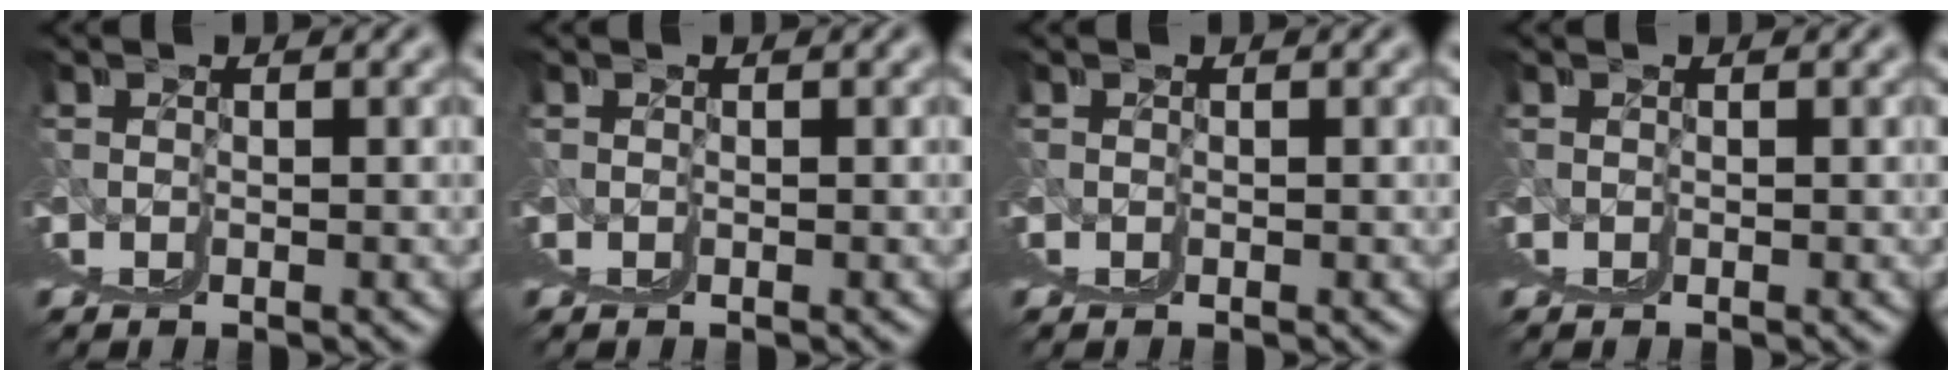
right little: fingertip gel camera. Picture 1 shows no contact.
{"total": 0.0}
{"total": 0.0}
{"total": 0.0}